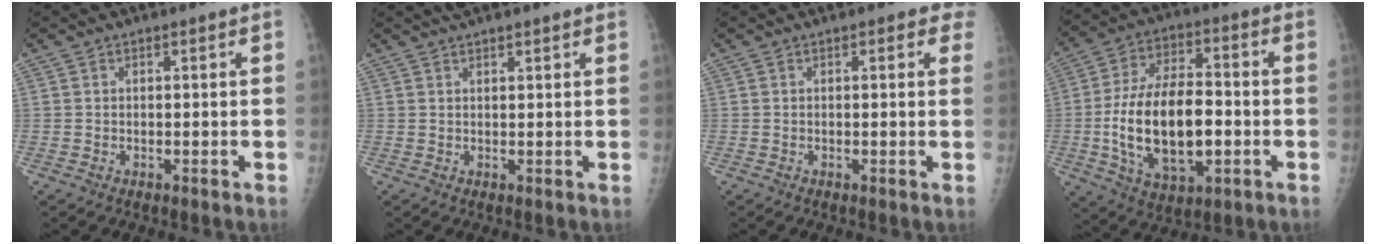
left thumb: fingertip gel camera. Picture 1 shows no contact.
{"total": 4.6, "force": [3.8, 1.1, 2.5], "torque": [-0.023, 0.010, 0.058]}
{"total": 2.8, "force": [1.8, 1.4, 1.6], "torque": [0.006, -0.001, 0.011]}
{"total": 19.1, "force": [-2.8, 9.8, 16.2], "torque": [-0.285, 0.014, -0.041]}